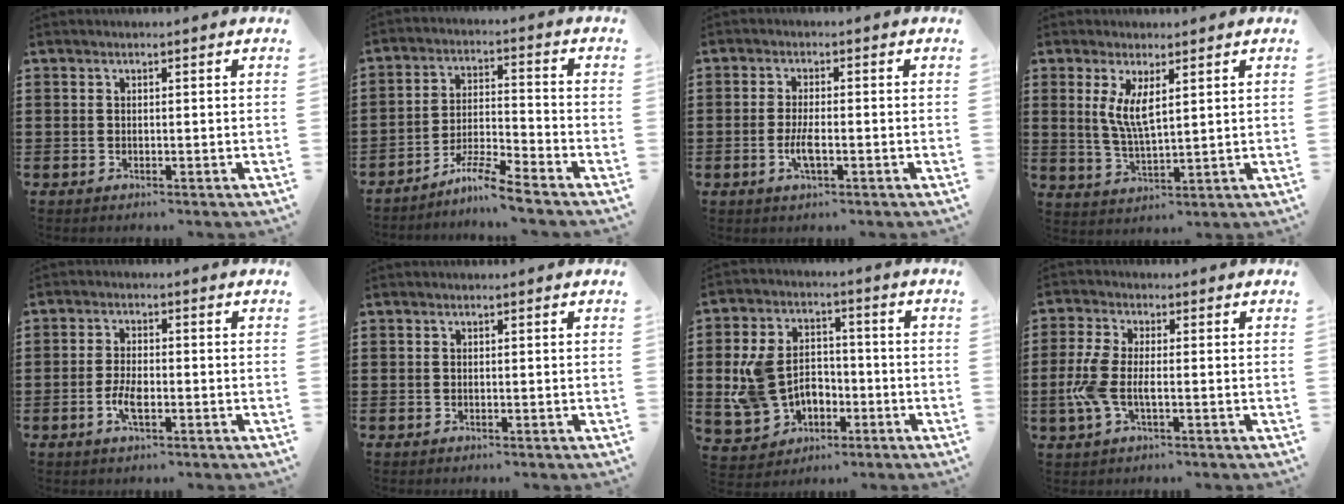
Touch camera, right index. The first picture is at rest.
{"total": 6.1, "force": [-5.5, -0.5, 2.7], "torque": [-0.068, -0.011, -0.110]}
{"total": 3.5, "force": [-1.1, 0.8, 3.2], "torque": [-0.070, -0.005, -0.023]}
{"total": 5.2, "force": [1.9, 1.3, 4.6], "torque": [-0.097, -0.001, 0.034]}
{"total": 4.0, "force": [-1.3, 1.4, 3.5], "torque": [-0.074, -0.001, -0.026]}
{"total": 0.0}
{"total": 9.0, "force": [-0.8, 7.0, 5.7], "torque": [-0.155, 0.015, -0.016]}
{"total": 5.3, "force": [-1.2, 2.2, 4.6], "torque": [-0.121, -0.009, -0.032]}